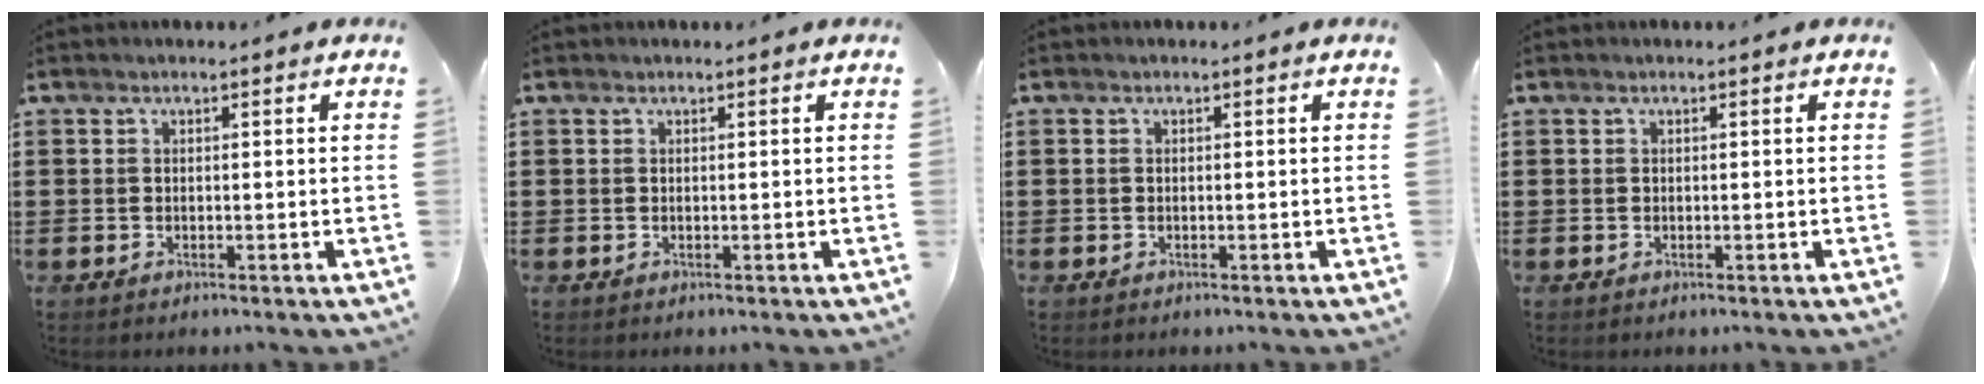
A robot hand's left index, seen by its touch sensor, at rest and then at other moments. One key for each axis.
{"total": 0.0}
{"total": 0.0}
{"total": 0.0}